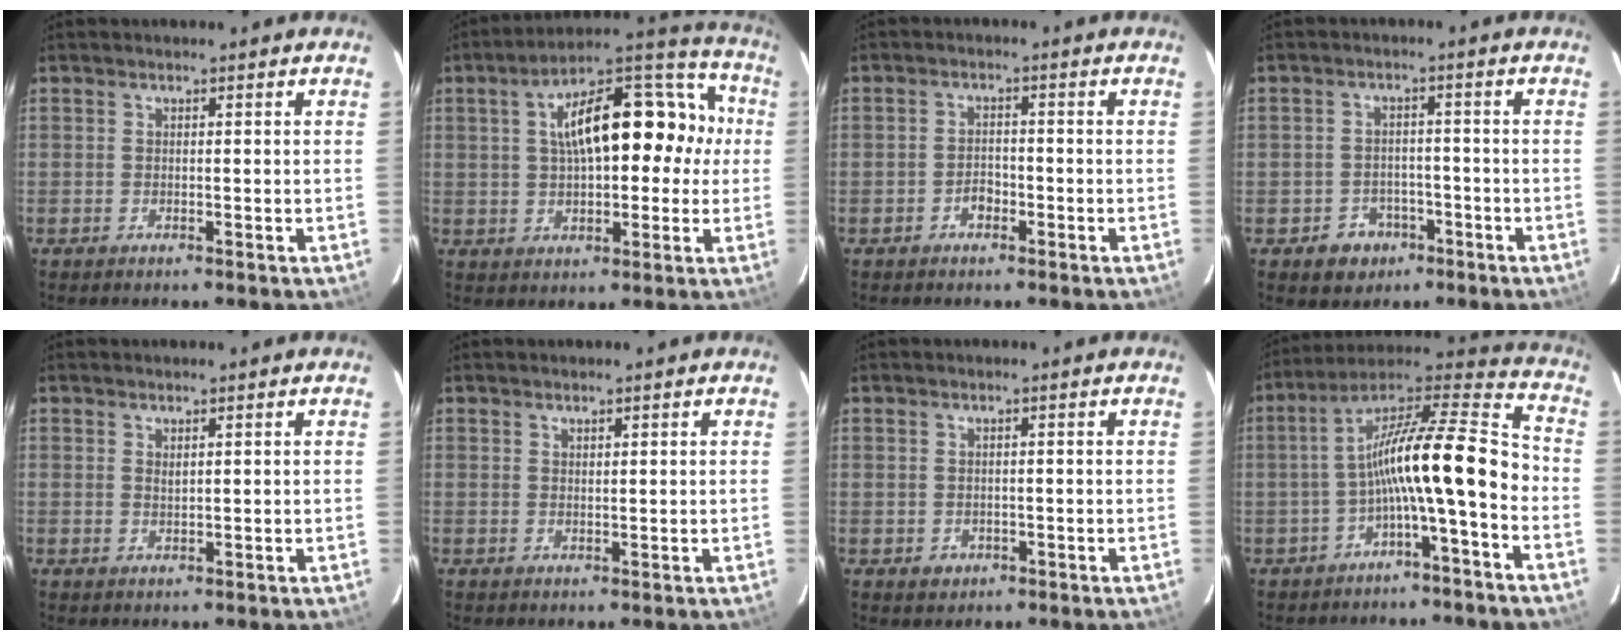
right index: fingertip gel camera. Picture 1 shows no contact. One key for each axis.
{"total": 18.8, "fx": 2.2, "fy": 9.7, "fz": 15.9, "tx": -0.258, "ty": 0.058, "tz": 0.036}
{"total": 2.3, "fx": -1.5, "fy": 1.5, "fz": 0.9, "tx": -0.019, "ty": 0.005, "tz": -0.024}
{"total": 5.7, "fx": -2.9, "fy": 4.8, "fz": 0.9, "tx": -0.034, "ty": 0.019, "tz": -0.030}
{"total": 1.0, "fx": 0.6, "fy": 0.4, "fz": 0.7, "tx": -0.011, "ty": 0.000, "tz": 0.012}
{"total": 1.1, "fx": 0.9, "fy": 0.4, "fz": 0.6, "tx": -0.008, "ty": 0.001, "tz": 0.016}
{"total": 2.3, "fx": -0.3, "fy": 2.2, "fz": 0.4, "tx": -0.005, "ty": 0.000, "tz": 0.000}
{"total": 15.3, "fx": -4.6, "fy": 2.2, "fz": 14.4, "tx": -0.248, "ty": 0.026, "tz": -0.083}